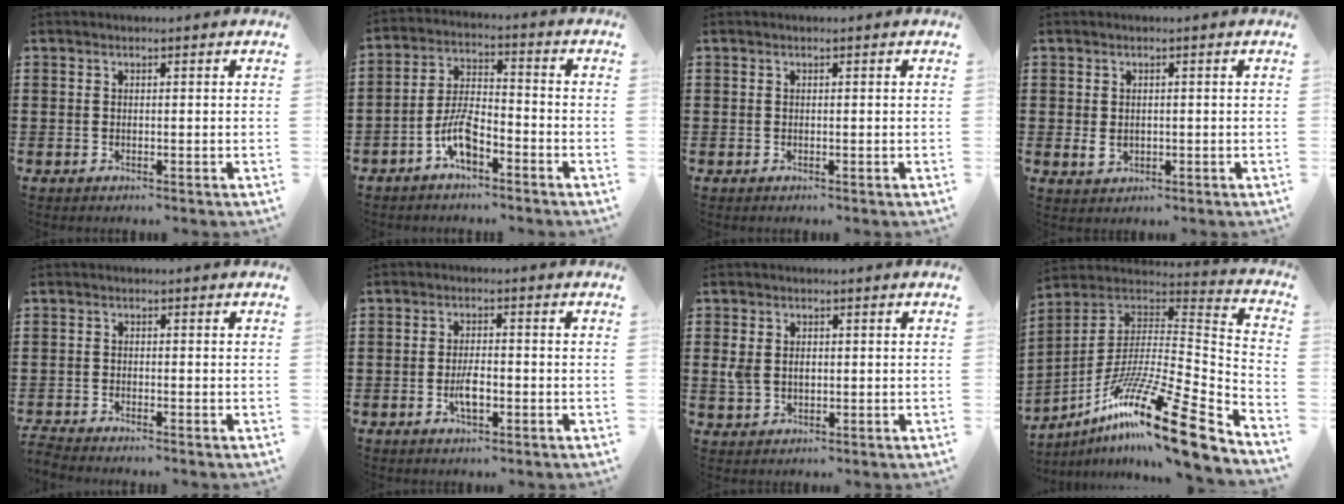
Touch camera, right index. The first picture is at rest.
{"total": 6.4, "force": [-3.8, 2.3, 4.7], "torque": [-0.114, -0.002, -0.075]}
{"total": 0.0}
{"total": 1.8, "force": [0.0, 1.4, 1.2], "torque": [-0.024, 0.005, 0.000]}
{"total": 1.8, "force": [-1.8, -0.2, -0.1], "torque": [0.000, 0.002, -0.038]}
{"total": 3.9, "force": [-1.2, 1.2, 3.5], "torque": [-0.068, -0.004, -0.020]}
{"total": 2.8, "force": [0.2, 2.0, 1.9], "torque": [-0.041, 0.009, 0.003]}
{"total": 19.3, "force": [-12.9, 1.9, 14.3], "torque": [-0.251, 0.021, -0.231]}